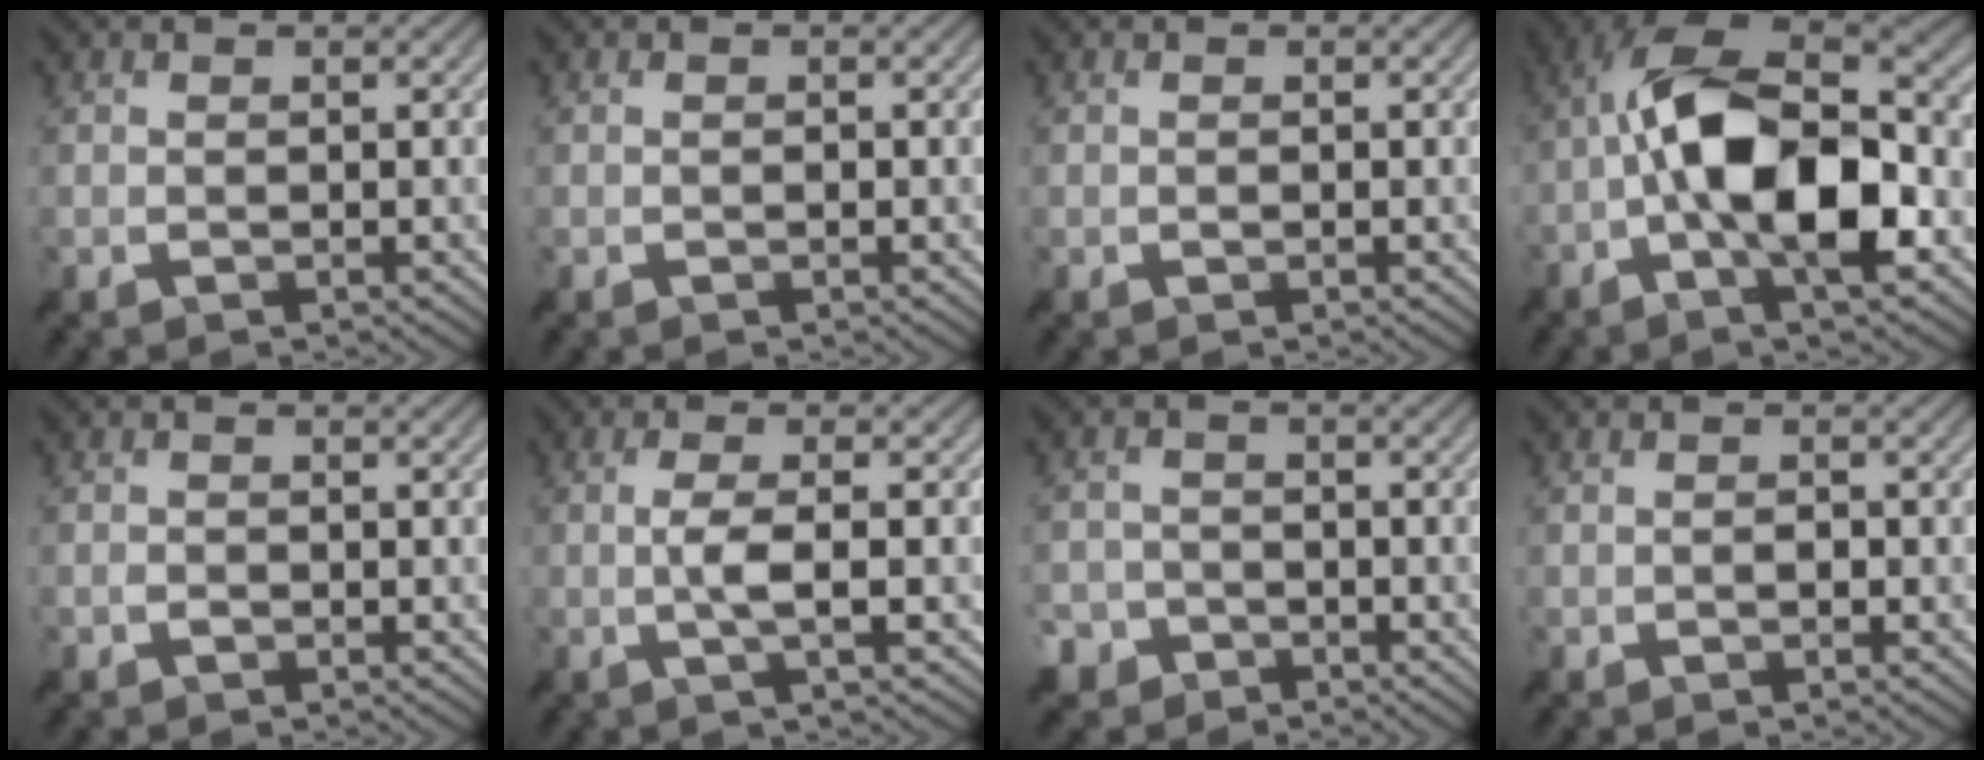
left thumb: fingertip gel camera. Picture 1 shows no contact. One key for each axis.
{"total": 0.0}
{"total": 0.0}
{"total": 14.9, "fx": -2.6, "fy": 5.5, "fz": 13.6, "tx": -0.251, "ty": 0.020, "tz": -0.056}
{"total": 0.6, "fx": -0.4, "fy": 0.4, "fz": 0.2, "tx": -0.004, "ty": 0.001, "tz": -0.010}
{"total": 4.3, "fx": -0.5, "fy": 0.5, "fz": 4.2, "tx": -0.081, "ty": 0.009, "tz": -0.022}
{"total": 4.1, "fx": -2.9, "fy": 2.8, "fz": 0.7, "tx": -0.011, "ty": -0.001, "tz": -0.058}
{"total": 0.6, "fx": -0.3, "fy": 0.3, "fz": 0.4, "tx": -0.005, "ty": 0.001, "tz": -0.005}